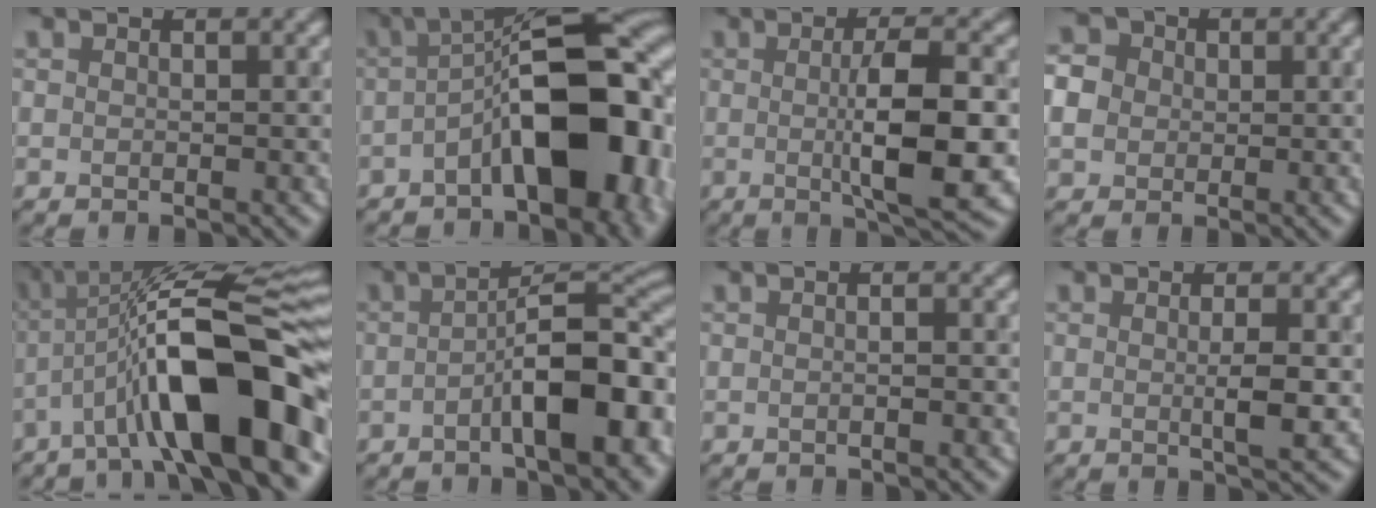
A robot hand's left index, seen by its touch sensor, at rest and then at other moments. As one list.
[{"total": 11.5, "force": [-2.8, 4.6, 10.2], "torque": [-0.143, 0.017, -0.051]}, {"total": 7.3, "force": [-0.4, 1.6, 7.1], "torque": [-0.112, -0.003, -0.004]}, {"total": 4.7, "force": [0.3, 4.3, 2.0], "torque": [-0.042, 0.023, -0.005]}, {"total": 13.7, "force": [-4.3, 3.5, 12.5], "torque": [-0.197, 0.018, -0.072]}, {"total": 9.4, "force": [-3.0, 3.3, 8.3], "torque": [-0.109, 0.017, -0.053]}, {"total": 1.6, "force": [0.0, 0.7, 1.5], "torque": [0.003, -0.004, -0.014]}, {"total": 2.6, "force": [-0.1, 0.3, 2.6], "torque": [-0.043, -0.004, -0.002]}]